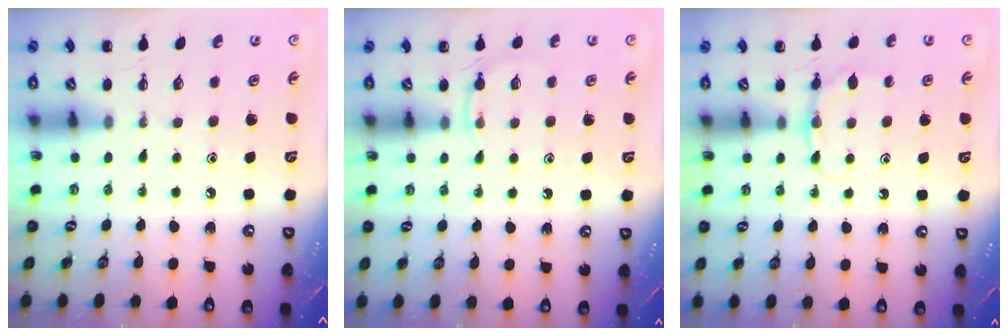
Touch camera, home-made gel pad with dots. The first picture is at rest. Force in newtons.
{"total": 3.7, "press": 3.4, "slide": 1.4}
{"total": 5.5, "press": 5.3, "slide": 1.5}